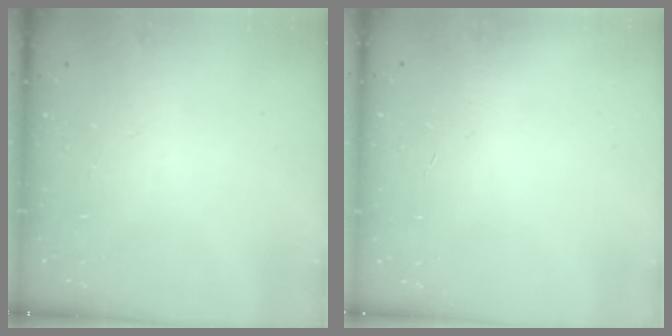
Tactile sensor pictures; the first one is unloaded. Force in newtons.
{"total": 0.6, "press": 0.6, "slide": 0.2}